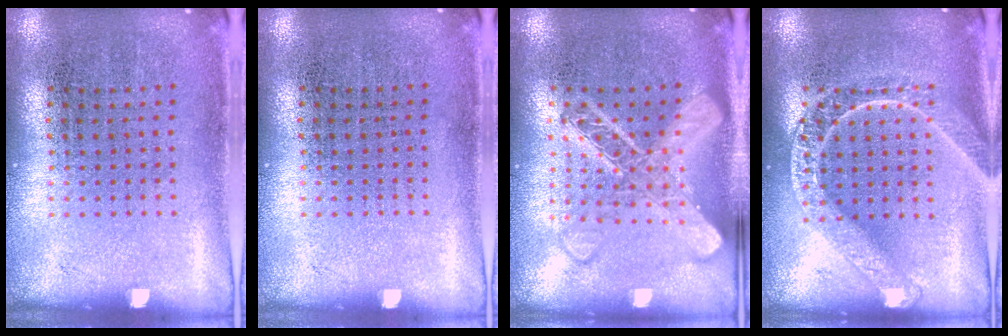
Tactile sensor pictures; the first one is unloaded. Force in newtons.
{"total": 0.0}
{"total": 3.0, "press": 3.0, "slide": 0.4}
{"total": 2.8, "press": 2.8, "slide": 0.4}